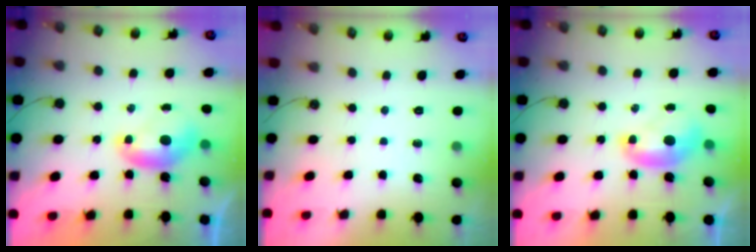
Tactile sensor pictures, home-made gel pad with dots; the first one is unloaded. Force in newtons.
{"total": 0.0}
{"total": 1.2, "press": 1.2, "slide": 0.0}